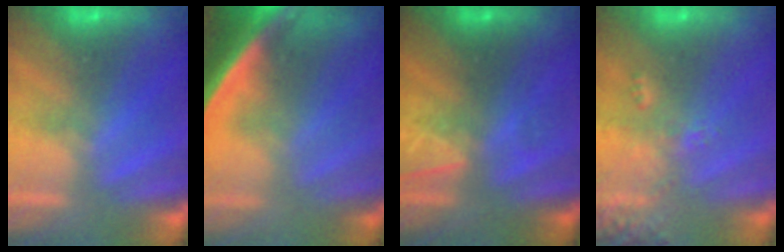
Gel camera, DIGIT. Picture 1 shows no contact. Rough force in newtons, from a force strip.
{"total": 5.5}
{"total": 3.3}
{"total": 2.4}